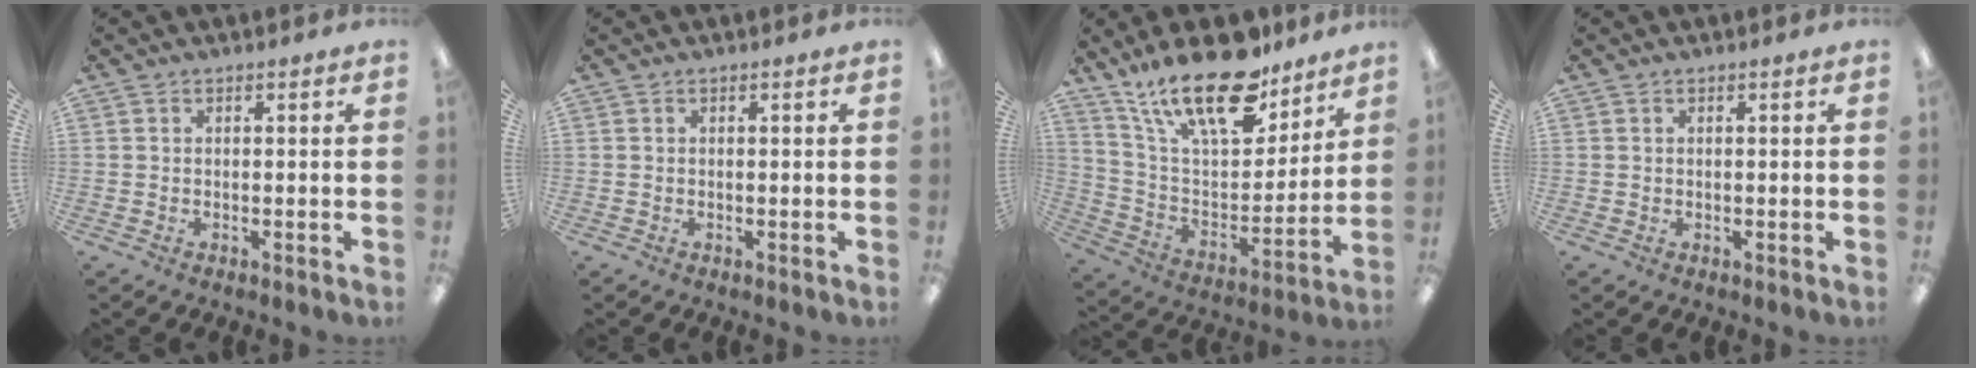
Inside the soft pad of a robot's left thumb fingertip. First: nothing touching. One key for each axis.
{"total": 0.0}
{"total": 22.9, "fx": 16.4, "fy": 9.0, "fz": 13.2, "tx": -0.243, "ty": -0.095, "tz": 0.285}
{"total": 0.0}